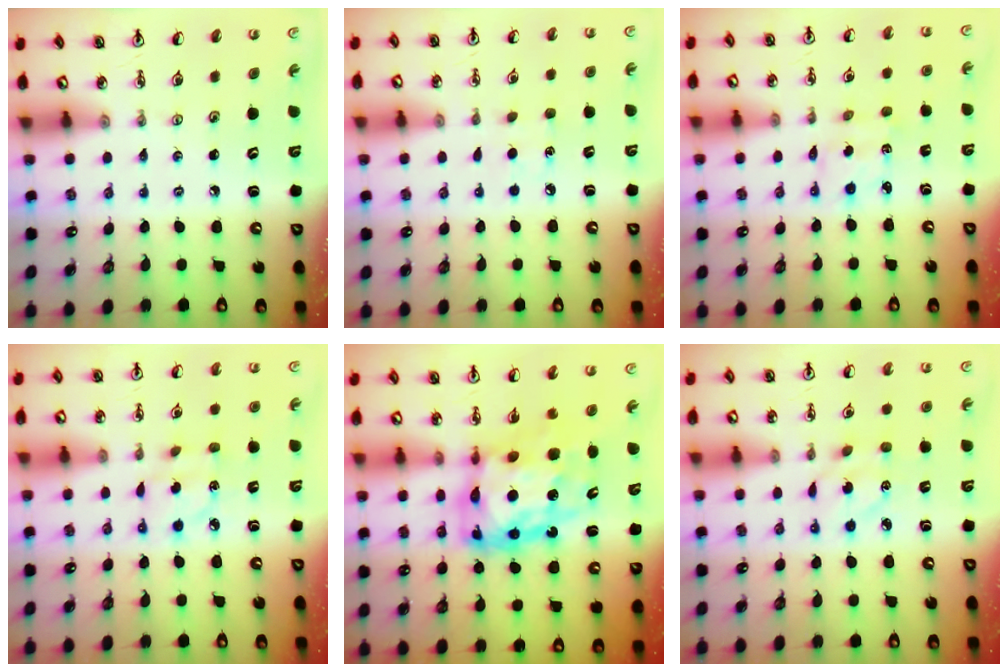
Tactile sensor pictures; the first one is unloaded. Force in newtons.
{"total": 5.4, "press": 5.4, "slide": 0.5}
{"total": 2.4, "press": 2.3, "slide": 0.8}
{"total": 4.1, "press": 4.1, "slide": 0.2}
{"total": 14.8, "press": 14.7, "slide": 1.3}
{"total": 5.0, "press": 5.0, "slide": 0.3}